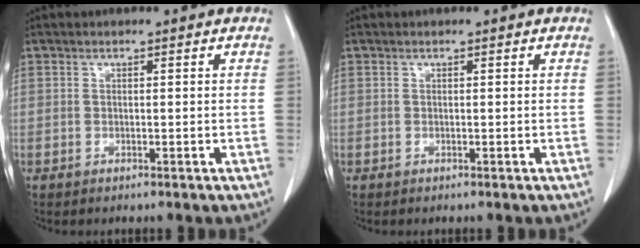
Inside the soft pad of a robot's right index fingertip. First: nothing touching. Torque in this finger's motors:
{"motor_torque": [0.00, 0.00, 0.00, 0.00]}